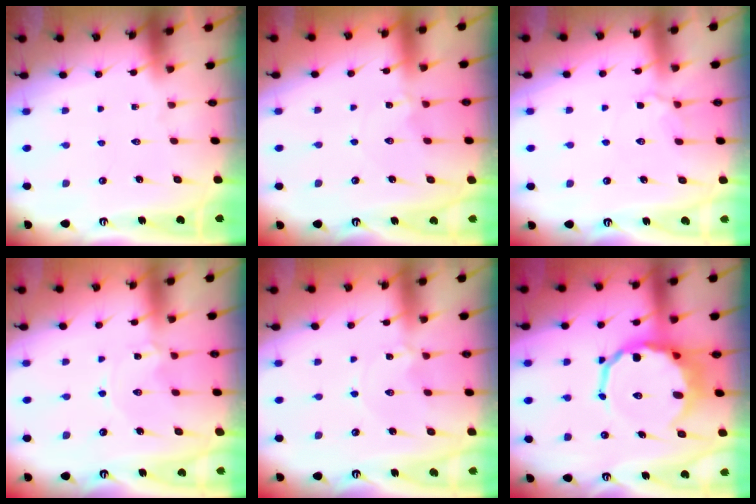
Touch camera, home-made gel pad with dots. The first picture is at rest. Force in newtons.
{"total": 0.0}
{"total": 3.0, "press": 2.9, "slide": 0.7}
{"total": 1.1, "press": 1.1, "slide": 0.2}
{"total": 0.0}
{"total": 12.8, "press": 12.4, "slide": 2.9}